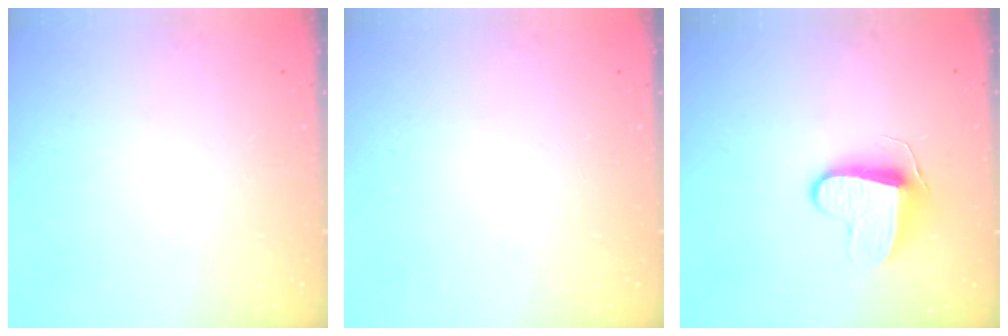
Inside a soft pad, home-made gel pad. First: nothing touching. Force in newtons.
{"total": 0.0}
{"total": 9.0, "press": 9.0, "slide": 0.6}